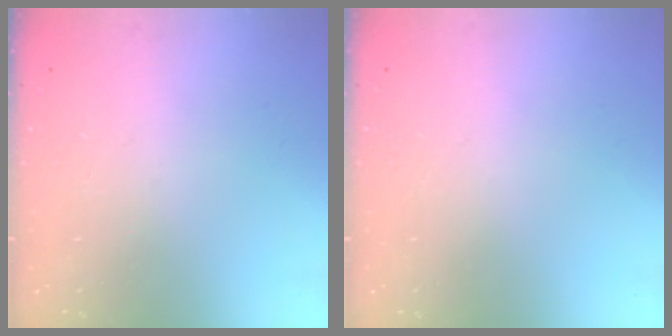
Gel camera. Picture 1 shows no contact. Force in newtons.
{"total": 0.0}